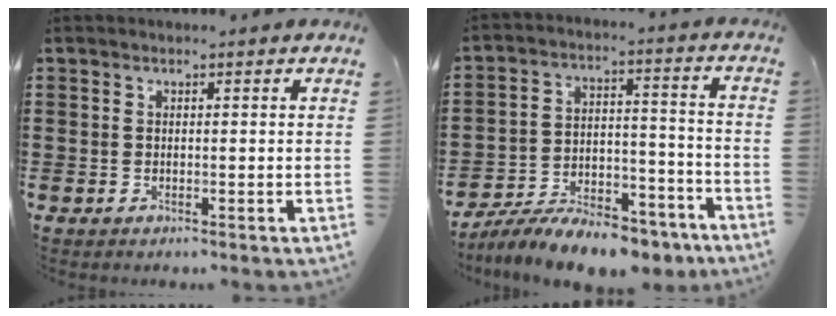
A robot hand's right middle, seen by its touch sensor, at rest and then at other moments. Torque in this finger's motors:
{"motor_torque": [0.73, -0.32, 1.05, 0.21]}